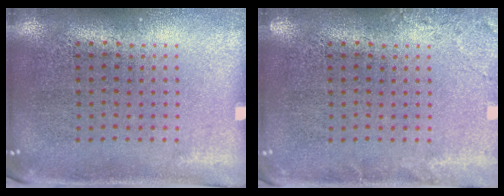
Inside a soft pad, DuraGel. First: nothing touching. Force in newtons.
{"total": 1.7, "press": 1.7, "slide": 0.3}